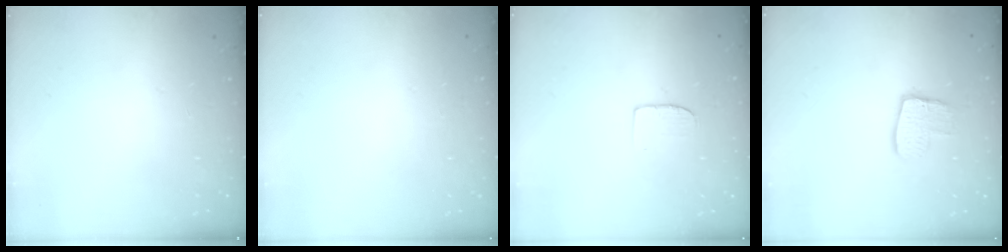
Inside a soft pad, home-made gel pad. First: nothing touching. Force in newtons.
{"total": 0.0}
{"total": 5.1, "press": 5.1, "slide": 0.4}
{"total": 10.1, "press": 10.0, "slide": 0.7}